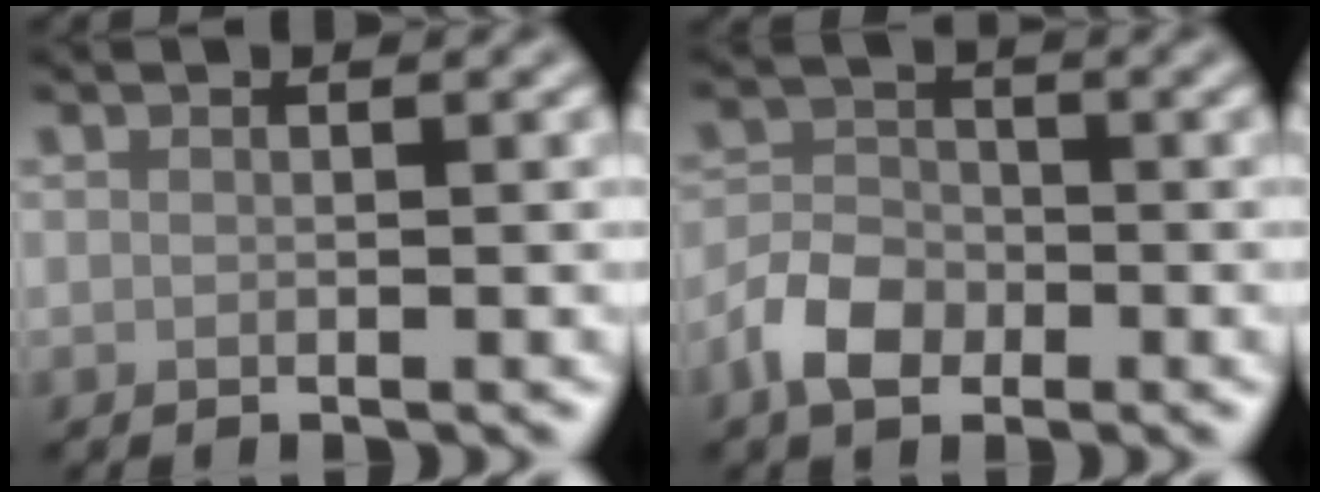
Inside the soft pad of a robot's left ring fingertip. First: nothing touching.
{"total": 4.2, "force": [-2.1, 2.8, 2.3], "torque": [-0.043, 0.004, -0.047]}